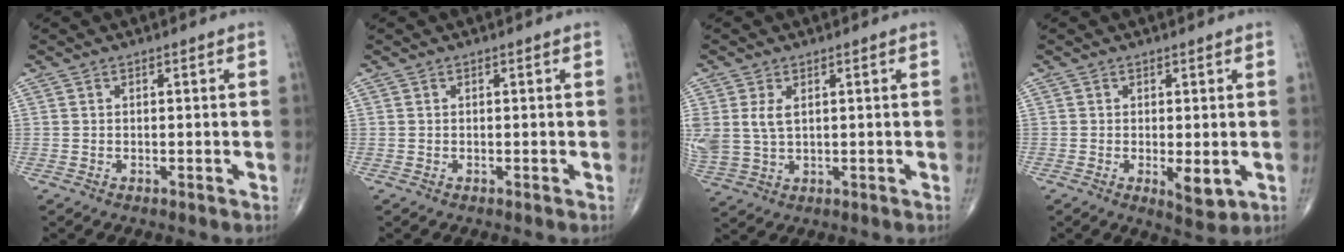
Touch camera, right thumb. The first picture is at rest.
{"total": 0.0}
{"total": 7.1, "force": [1.6, 4.5, 5.2], "torque": [-0.128, 0.001, 0.044]}
{"total": 4.4, "force": [-0.8, 1.8, 3.9], "torque": [-0.054, -0.013, -0.007]}